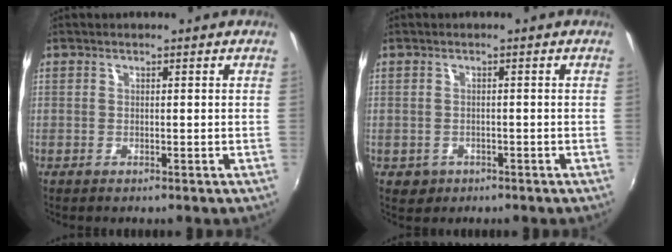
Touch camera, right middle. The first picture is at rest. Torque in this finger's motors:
{"motor_torque": [0.33, -0.36, 0.02, 0.00]}